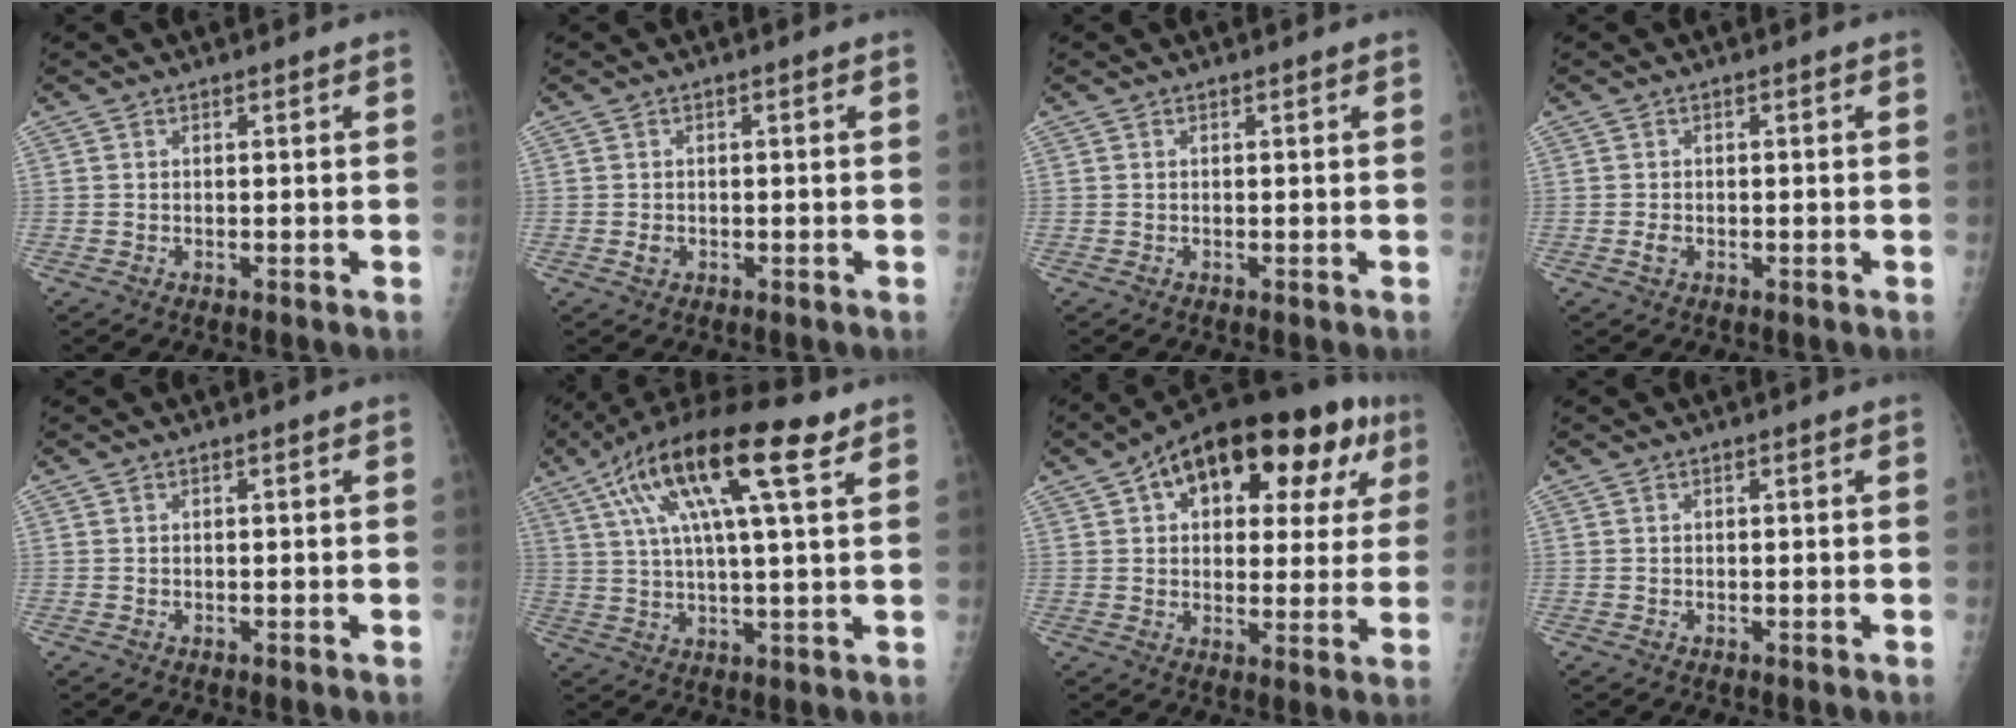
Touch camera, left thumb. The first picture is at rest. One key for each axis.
{"total": 1.1, "fx": -0.4, "fy": 0.9, "fz": 0.6, "tx": -0.007, "ty": 0.003, "tz": -0.006}
{"total": 0.0}
{"total": 1.2, "fx": -0.5, "fy": 0.8, "fz": 0.8, "tx": -0.016, "ty": 0.002, "tz": -0.012}
{"total": 0.0}
{"total": 18.9, "fx": 8.8, "fy": 4.4, "fz": 16.1, "tx": -0.292, "ty": 0.011, "tz": 0.148}
{"total": 23.7, "fx": 9.5, "fy": 12.4, "fz": 17.8, "tx": -0.220, "ty": 0.028, "tz": 0.131}
{"total": 0.0}